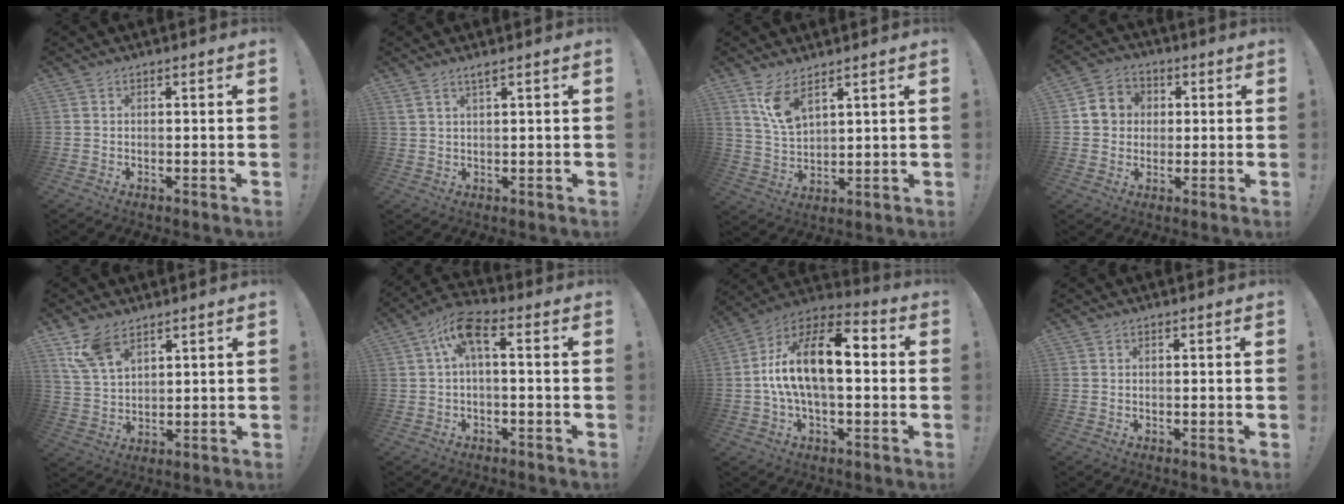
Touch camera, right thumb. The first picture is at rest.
{"total": 2.6, "force": [1.9, 0.1, 1.7], "torque": [-0.043, -0.001, 0.035]}
{"total": 8.9, "force": [5.8, 3.6, 5.6], "torque": [-0.107, -0.026, 0.109]}
{"total": 8.2, "force": [1.2, 7.7, 2.5], "torque": [-0.039, 0.008, 0.028]}
{"total": 9.0, "force": [6.0, 4.5, 5.0], "torque": [-0.102, -0.019, 0.120]}
{"total": 8.4, "force": [1.6, 2.8, 7.8], "torque": [-0.156, 0.005, 0.032]}
{"total": 17.9, "force": [1.3, 8.5, 15.7], "torque": [-0.277, 0.008, 0.019]}
{"total": 0.0}